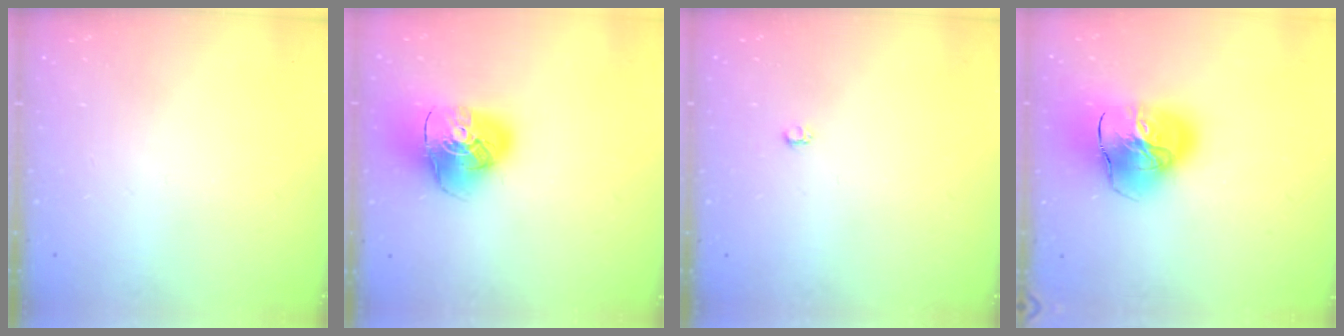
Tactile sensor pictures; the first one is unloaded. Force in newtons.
{"total": 14.9, "press": 14.7, "slide": 2.0}
{"total": 2.6, "press": 2.6, "slide": 0.4}
{"total": 17.4, "press": 17.2, "slide": 2.3}